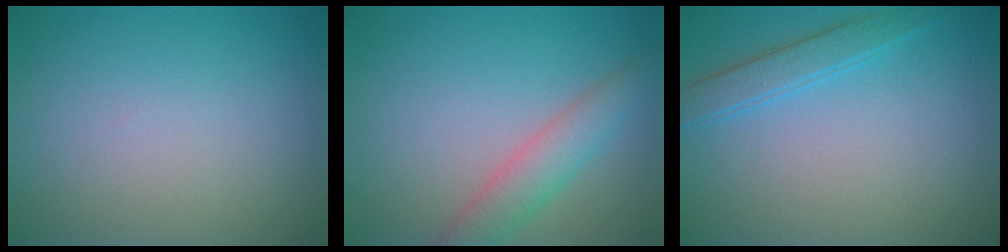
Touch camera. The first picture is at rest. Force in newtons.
{"total": 3.4, "press": 3.4, "slide": 0.3}
{"total": 2.2, "press": 2.2, "slide": 0.2}